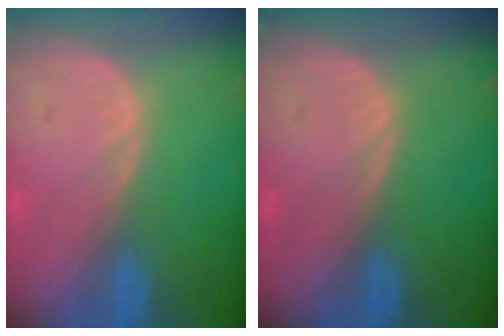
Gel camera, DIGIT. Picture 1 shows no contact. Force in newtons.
{"total": 0.0}